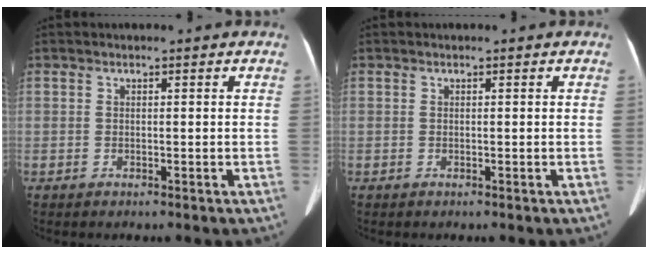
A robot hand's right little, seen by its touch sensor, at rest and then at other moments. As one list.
[{"total": 0.0}]